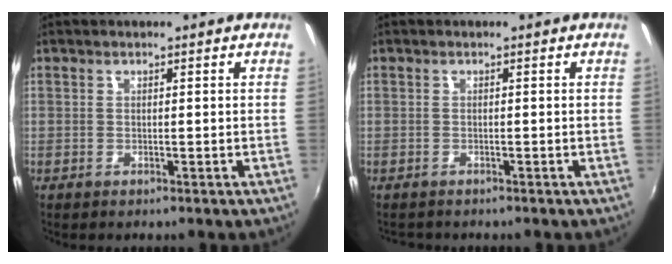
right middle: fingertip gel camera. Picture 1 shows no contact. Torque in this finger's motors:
{"motor_torque": [-0.39, 0.01, -0.08, -0.01]}